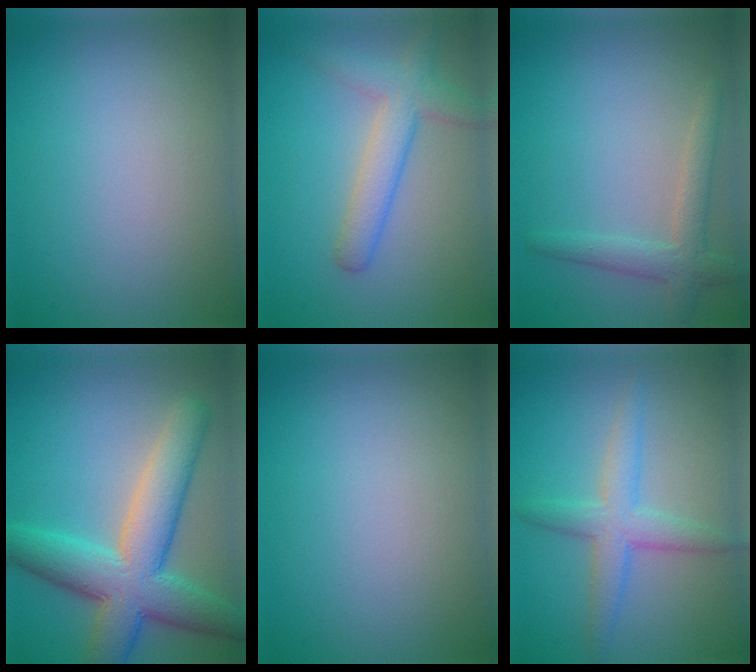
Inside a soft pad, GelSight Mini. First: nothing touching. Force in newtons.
{"total": 4.0, "press": 4.0, "slide": 0.2}
{"total": 2.7, "press": 2.7, "slide": 0.1}
{"total": 9.0, "press": 9.0, "slide": 0.4}
{"total": 0.0}
{"total": 3.7, "press": 3.7, "slide": 0.1}